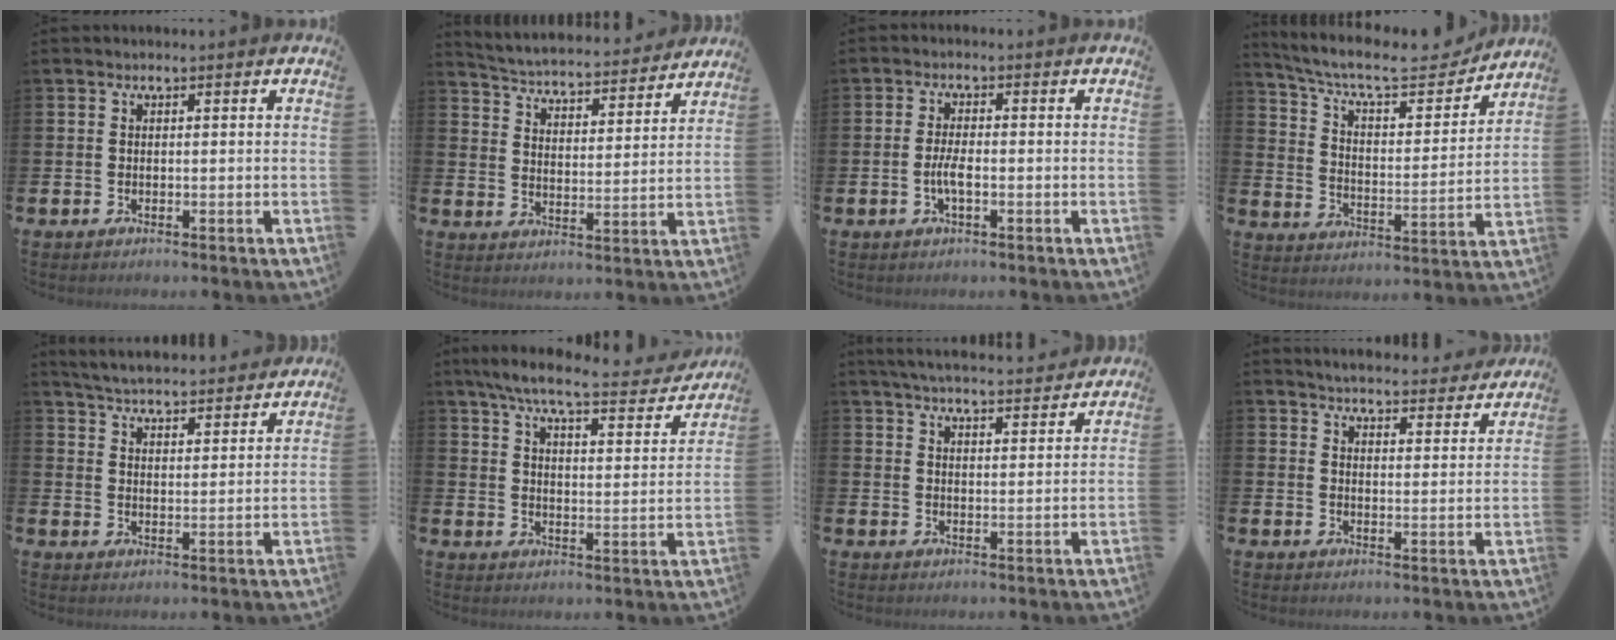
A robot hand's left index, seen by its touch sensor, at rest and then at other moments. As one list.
[{"total": 4.8, "force": [4.7, 0.6, 0.4], "torque": [-0.038, -0.044, 0.078]}, {"total": 2.8, "force": [-0.7, 0.8, 2.5], "torque": [-0.050, -0.001, -0.016]}, {"total": 10.0, "force": [8.8, 2.6, 3.9], "torque": [-0.103, -0.057, 0.148]}, {"total": 5.6, "force": [5.6, 0.5, 0.5], "torque": [-0.029, -0.039, 0.097]}, {"total": 8.0, "force": [7.0, 1.0, 3.8], "torque": [-0.094, -0.038, 0.117]}, {"total": 5.4, "force": [5.3, 0.4, 0.9], "torque": [-0.031, -0.030, 0.094]}, {"total": 5.0, "force": [5.0, 0.5, 0.3], "torque": [-0.014, -0.040, 0.086]}]